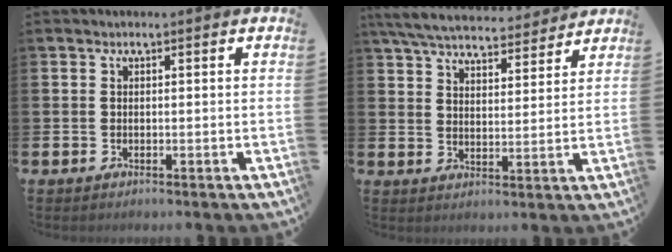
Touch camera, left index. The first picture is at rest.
{"total": 6.6, "force": [6.3, 1.2, 1.5], "torque": [-0.046, -0.042, 0.110]}